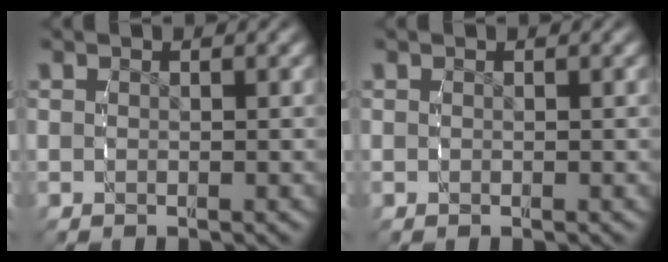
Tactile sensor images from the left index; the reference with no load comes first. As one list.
[{"total": 0.0}]